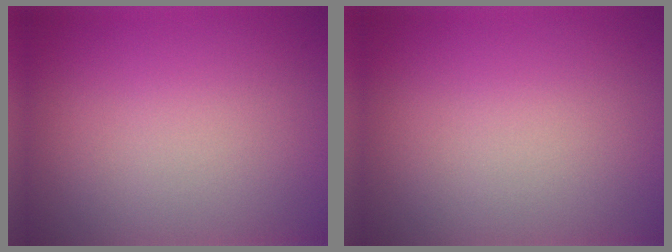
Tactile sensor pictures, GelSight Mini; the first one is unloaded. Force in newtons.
{"total": 0.0}